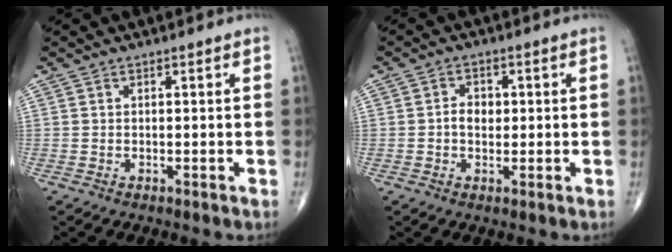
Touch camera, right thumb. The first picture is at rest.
{"total": 3.4, "force": [0.0, 2.5, 2.3], "torque": [-0.024, 0.007, -0.004]}